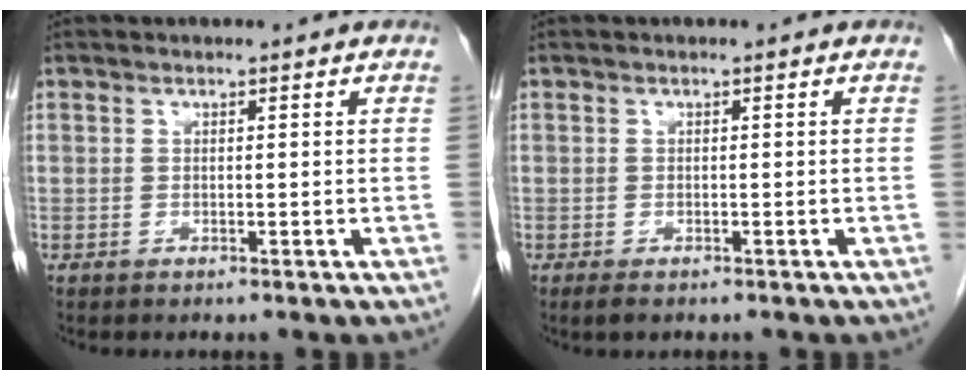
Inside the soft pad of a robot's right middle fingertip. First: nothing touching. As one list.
[{"total": 1.6, "force": [-1.1, 0.6, 0.9], "torque": [-0.018, -0.003, -0.014]}]